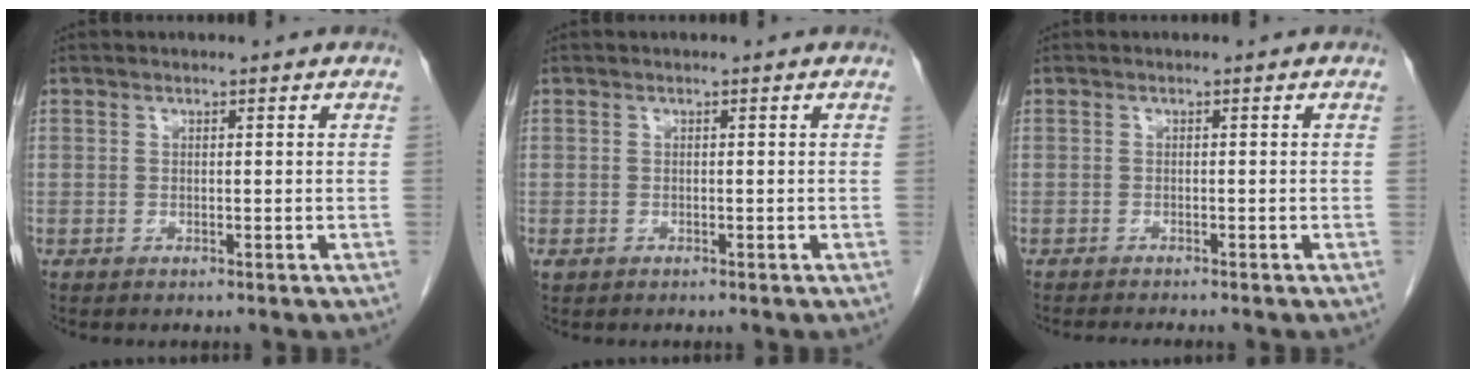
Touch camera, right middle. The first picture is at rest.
{"total": 0.6, "force": [-0.2, 0.5, 0.2], "torque": [-0.007, 0.003, -0.001]}
{"total": 2.9, "force": [-2.7, 0.0, 1.2], "torque": [-0.018, -0.006, -0.038]}